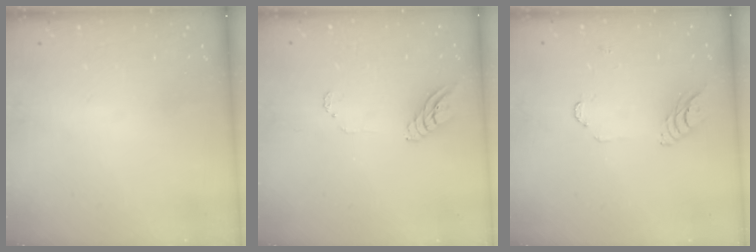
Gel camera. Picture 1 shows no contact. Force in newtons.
{"total": 6.4, "press": 6.4, "slide": 0.4}
{"total": 6.8, "press": 6.8, "slide": 0.8}